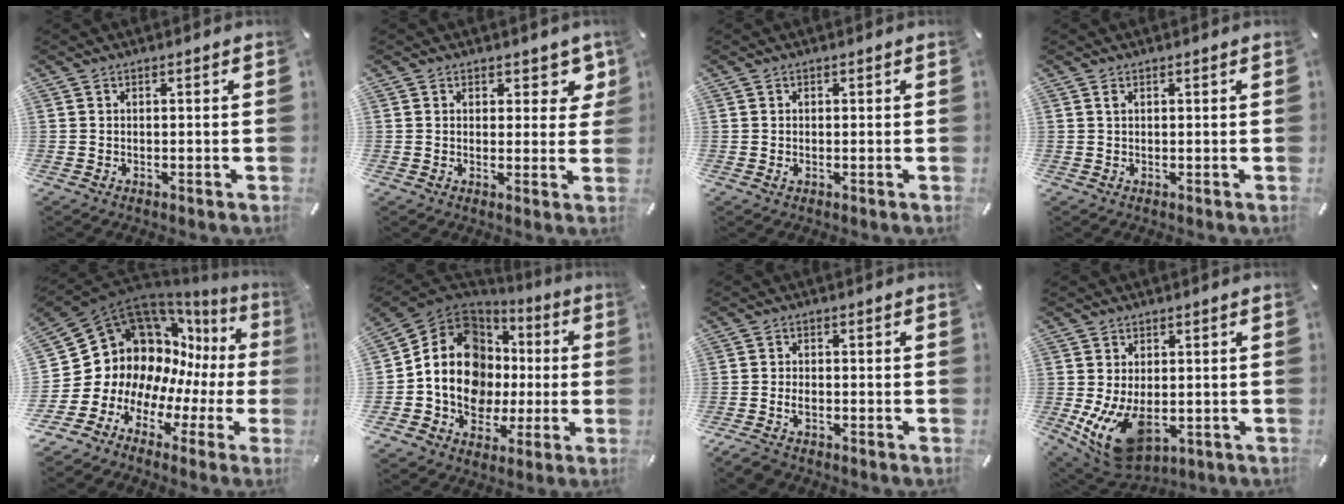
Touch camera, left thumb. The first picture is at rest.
{"total": 5.7, "force": [3.2, 3.7, 3.0], "torque": [-0.011, -0.018, 0.048]}
{"total": 0.7, "force": [-0.1, 0.5, 0.5], "torque": [-0.002, -0.003, -0.003]}
{"total": 0.8, "force": [0.3, 0.2, 0.7], "torque": [-0.013, 0.001, 0.006]}
{"total": 16.9, "force": [5.8, 14.1, 7.3], "torque": [-0.141, -0.104, 0.142]}
{"total": 16.4, "force": [-0.1, 13.5, 9.2], "torque": [-0.196, -0.013, -0.003]}
{"total": 3.1, "force": [-1.6, 1.8, 1.9], "torque": [-0.039, 0.006, -0.031]}
{"total": 12.7, "force": [-2.3, 8.1, 9.4], "torque": [-0.173, -0.005, -0.033]}